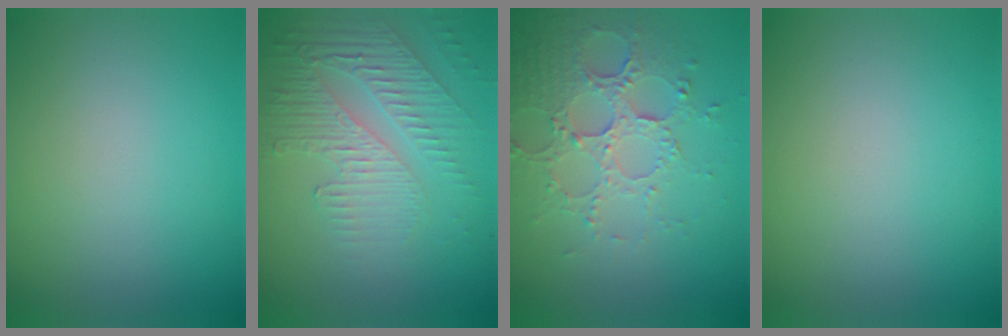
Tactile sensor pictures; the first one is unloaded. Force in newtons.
{"total": 5.6, "press": 3.2, "slide": 4.5}
{"total": 5.3, "press": 3.9, "slide": 3.6}
{"total": 0.0}